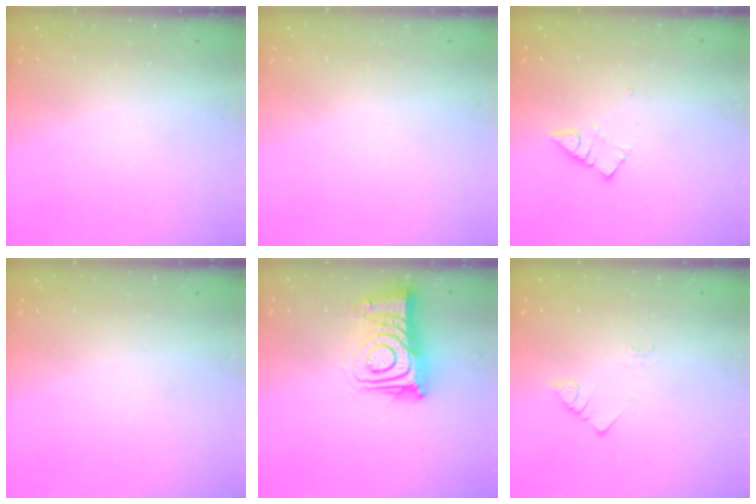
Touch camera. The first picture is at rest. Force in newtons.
{"total": 1.8, "press": 1.7, "slide": 0.1}
{"total": 2.8, "press": 2.7, "slide": 0.3}
{"total": 0.0}
{"total": 14.8, "press": 14.7, "slide": 1.6}
{"total": 2.3, "press": 2.3, "slide": 0.4}